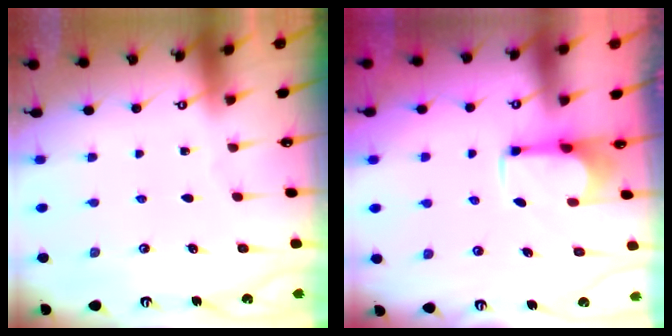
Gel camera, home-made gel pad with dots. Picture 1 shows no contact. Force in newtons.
{"total": 2.8, "press": 2.6, "slide": 1.1}